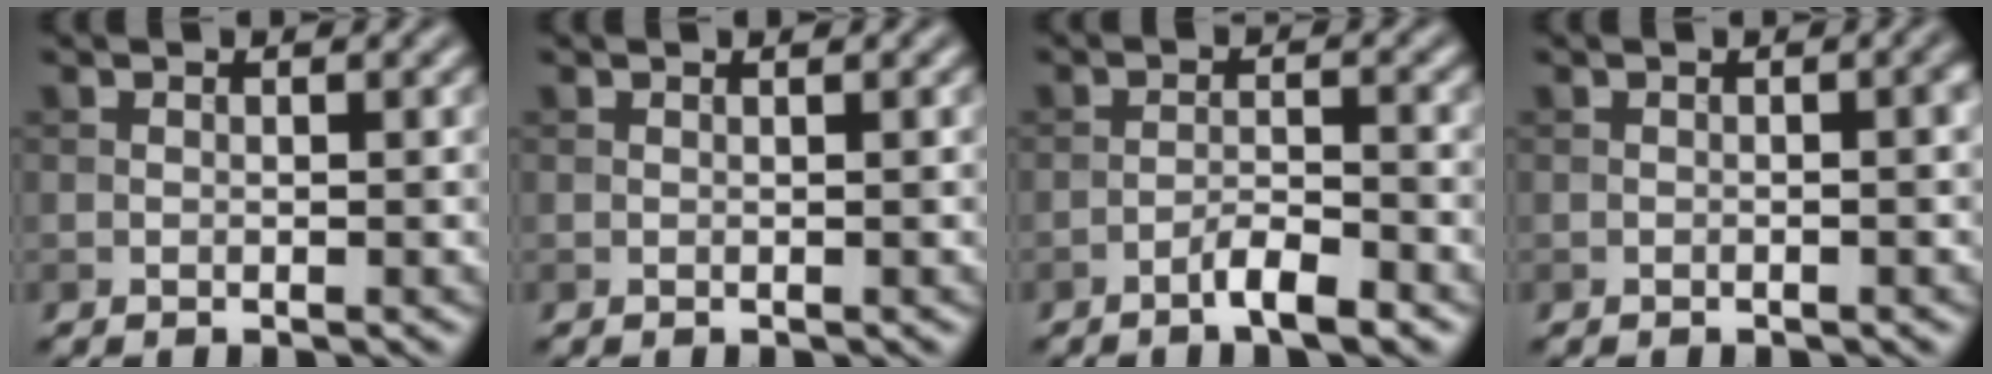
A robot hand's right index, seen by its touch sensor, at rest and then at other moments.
{"total": 0.6, "force": [0.4, 0.2, 0.5], "torque": [-0.003, 0.002, 0.002]}
{"total": 2.7, "force": [-1.9, 0.4, 1.9], "torque": [-0.034, 0.008, -0.037]}
{"total": 1.3, "force": [-0.1, 0.3, 1.3], "torque": [-0.015, 0.000, -0.002]}